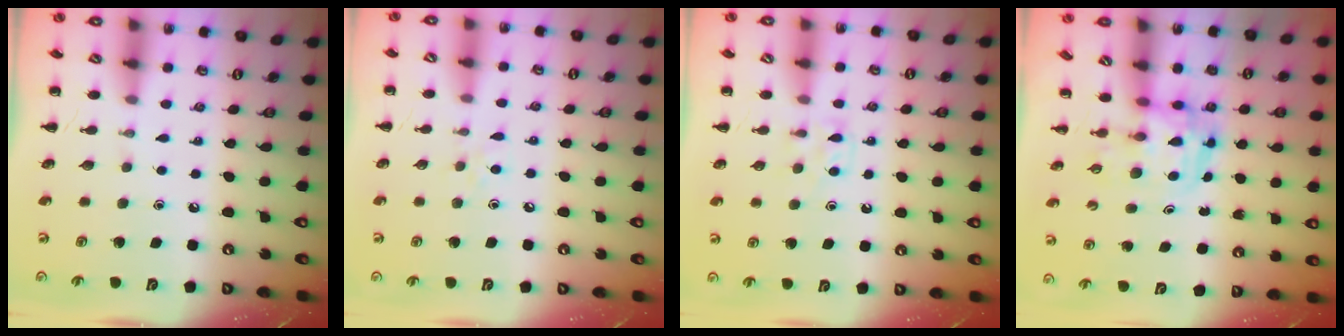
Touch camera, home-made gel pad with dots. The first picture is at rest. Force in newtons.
{"total": 4.8, "press": 4.5, "slide": 1.7}
{"total": 3.9, "press": 3.8, "slide": 1.1}
{"total": 3.5, "press": 3.4, "slide": 0.6}